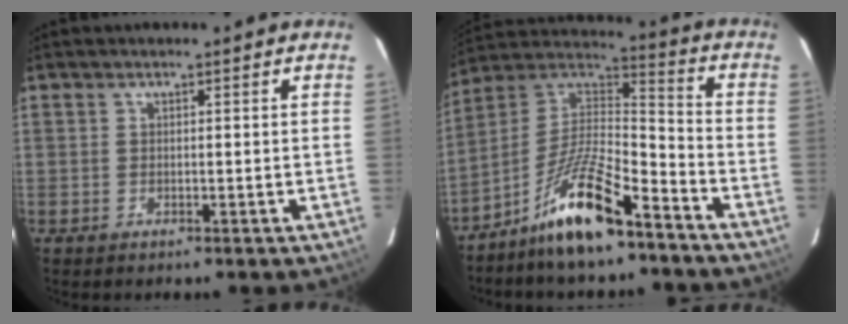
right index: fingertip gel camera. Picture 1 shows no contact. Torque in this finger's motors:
{"motor_torque": [1.13, -1.01, 0.66, 0.20]}